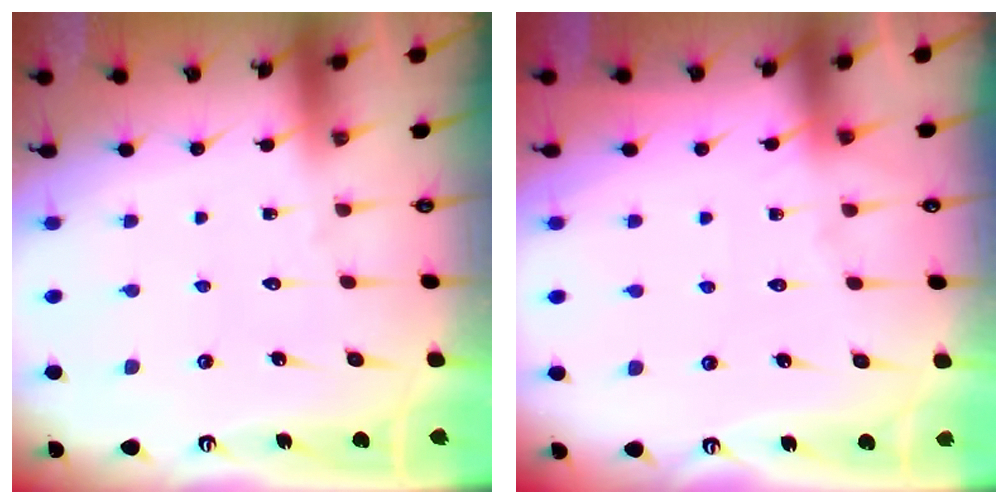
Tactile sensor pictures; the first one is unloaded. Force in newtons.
{"total": 4.5, "press": 4.4, "slide": 0.6}